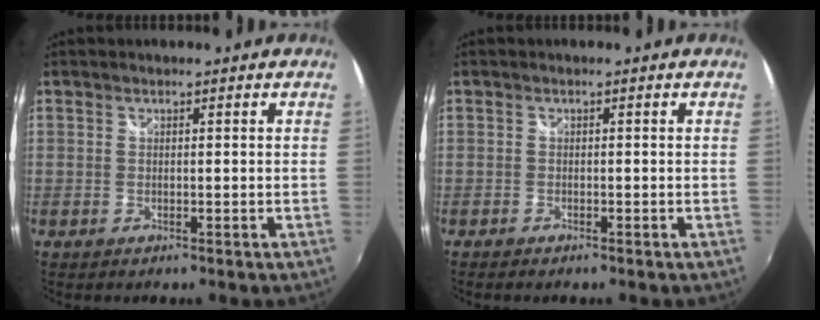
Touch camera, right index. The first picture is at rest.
{"total": 1.0, "force": [-0.9, 0.4, 0.2], "torque": [-0.009, -0.004, -0.018]}